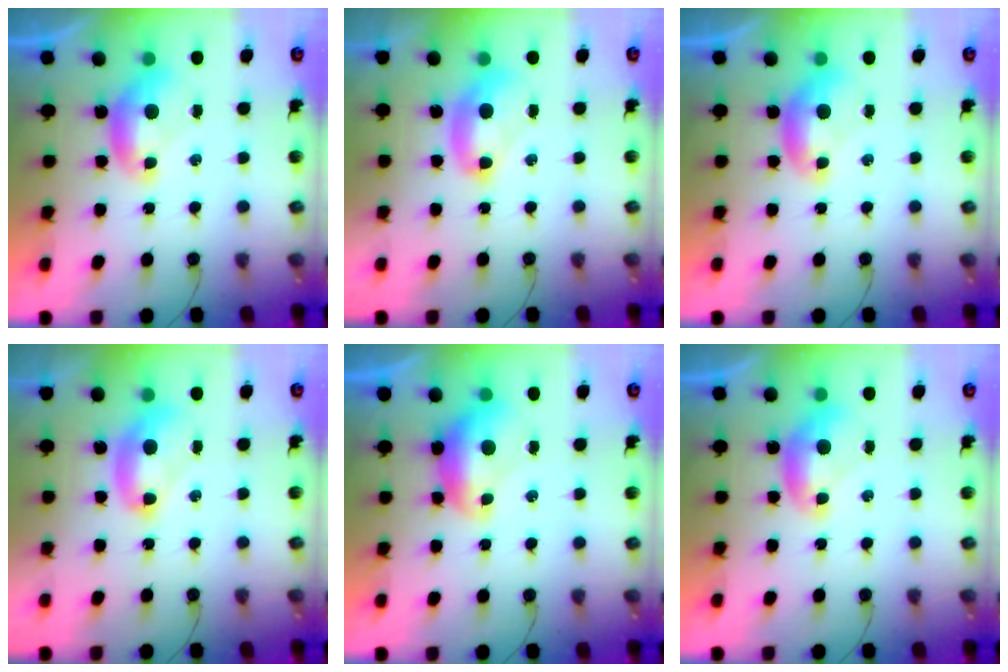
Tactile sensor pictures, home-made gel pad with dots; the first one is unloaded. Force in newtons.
{"total": 2.5, "press": 2.5, "slide": 0.1}
{"total": 0.0}
{"total": 2.5, "press": 2.5, "slide": 0.1}
{"total": 1.6, "press": 1.6, "slide": 0.4}
{"total": 0.0}